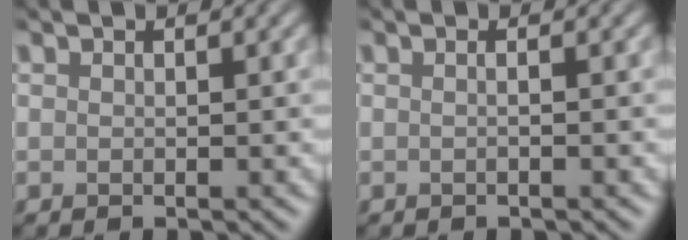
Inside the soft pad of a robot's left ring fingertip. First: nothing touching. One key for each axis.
{"total": 0.7, "fx": 0.0, "fy": -0.1, "fz": 0.6, "tx": -0.010, "ty": -0.006, "tz": -0.002}